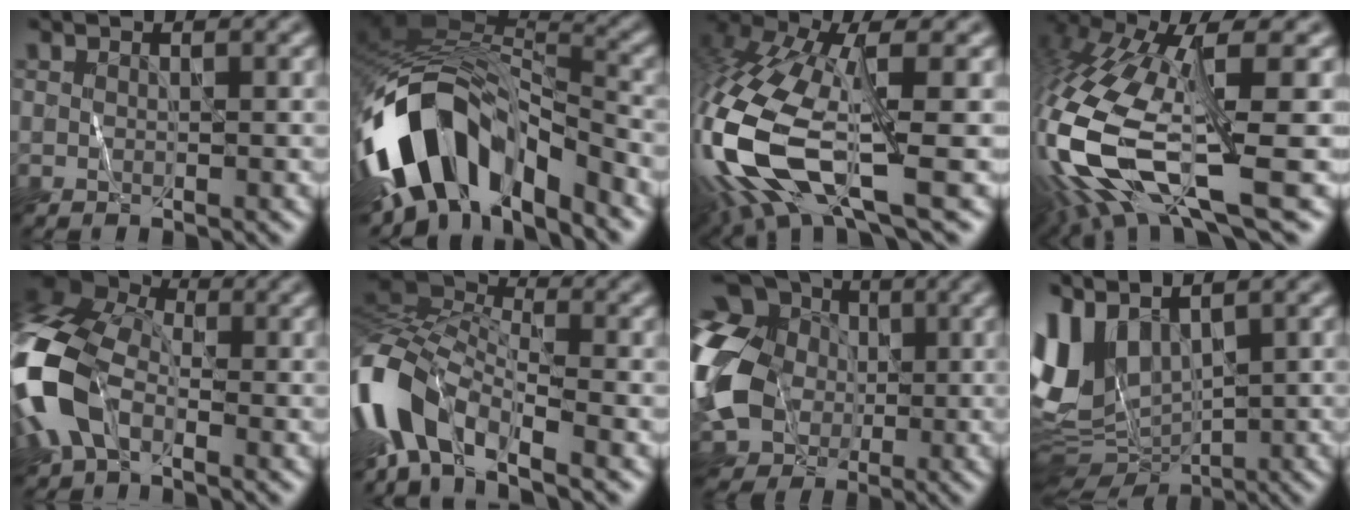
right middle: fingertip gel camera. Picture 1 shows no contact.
{"total": 13.8, "force": [-6.1, 7.9, 9.5], "torque": [-0.179, 0.003, -0.111]}
{"total": 14.5, "force": [-3.7, 6.1, 12.6], "torque": [-0.303, -0.017, -0.065]}
{"total": 13.6, "force": [-3.0, 4.5, 12.5], "torque": [-0.284, -0.011, -0.050]}
{"total": 12.6, "force": [-2.5, 8.2, 9.2], "torque": [-0.248, -0.010, -0.061]}
{"total": 9.8, "force": [-4.6, 4.5, 7.4], "torque": [-0.146, 0.007, -0.104]}
{"total": 16.4, "force": [0.0, 14.0, 8.5], "torque": [-0.215, 0.004, -0.034]}
{"total": 8.0, "force": [1.9, 4.8, 6.2], "torque": [-0.149, -0.007, 0.042]}